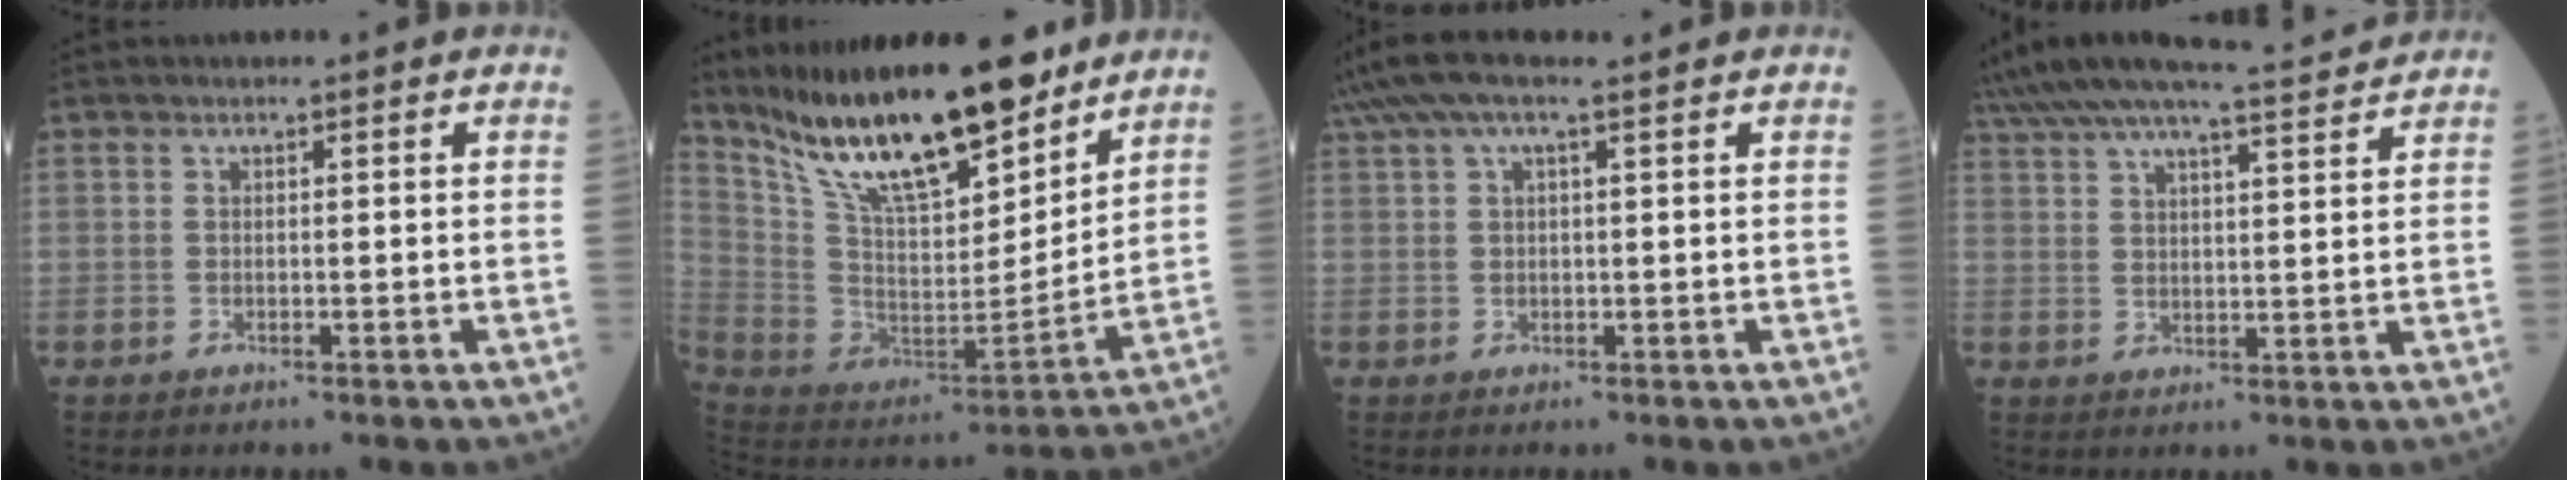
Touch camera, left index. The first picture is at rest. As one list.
[{"total": 22.2, "force": [17.0, 5.5, 13.1], "torque": [-0.230, -0.010, 0.304]}, {"total": 7.3, "force": [5.2, 1.0, 5.0], "torque": [-0.103, 0.053, 0.093]}, {"total": 15.4, "force": [14.3, 0.3, 5.8], "torque": [-0.113, 0.017, 0.213]}]